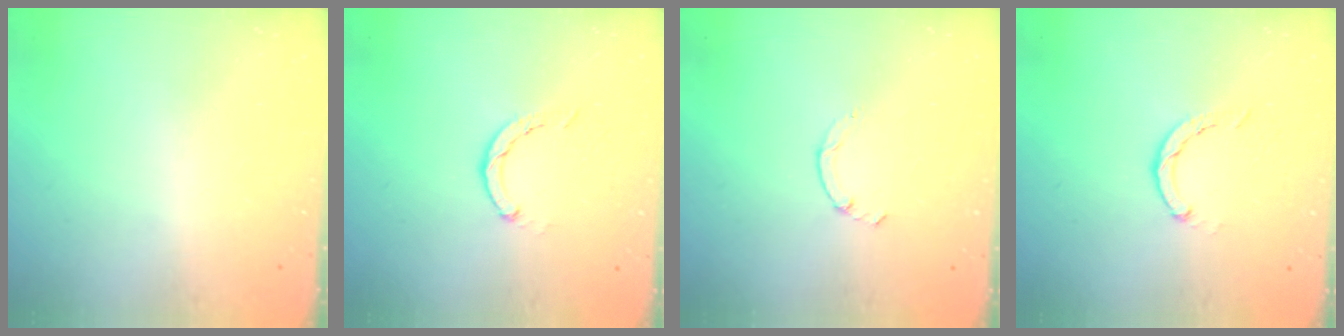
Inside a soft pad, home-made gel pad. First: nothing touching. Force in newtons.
{"total": 2.4, "press": 2.4, "slide": 0.4}
{"total": 1.3, "press": 1.2, "slide": 0.4}
{"total": 2.4, "press": 2.4, "slide": 0.4}